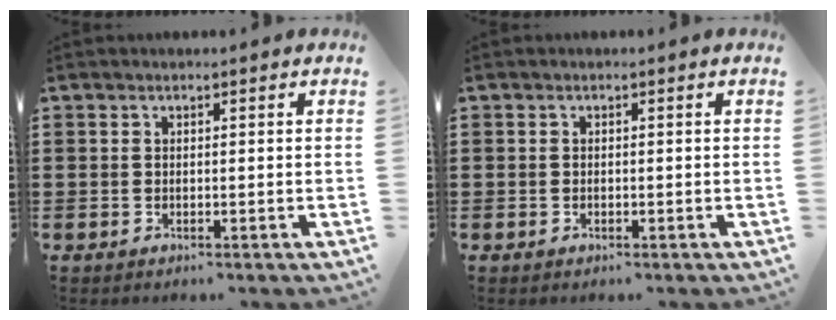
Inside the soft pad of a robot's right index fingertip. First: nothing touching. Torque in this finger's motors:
{"motor_torque": [-0.78, 0.71, -0.02, -0.01]}